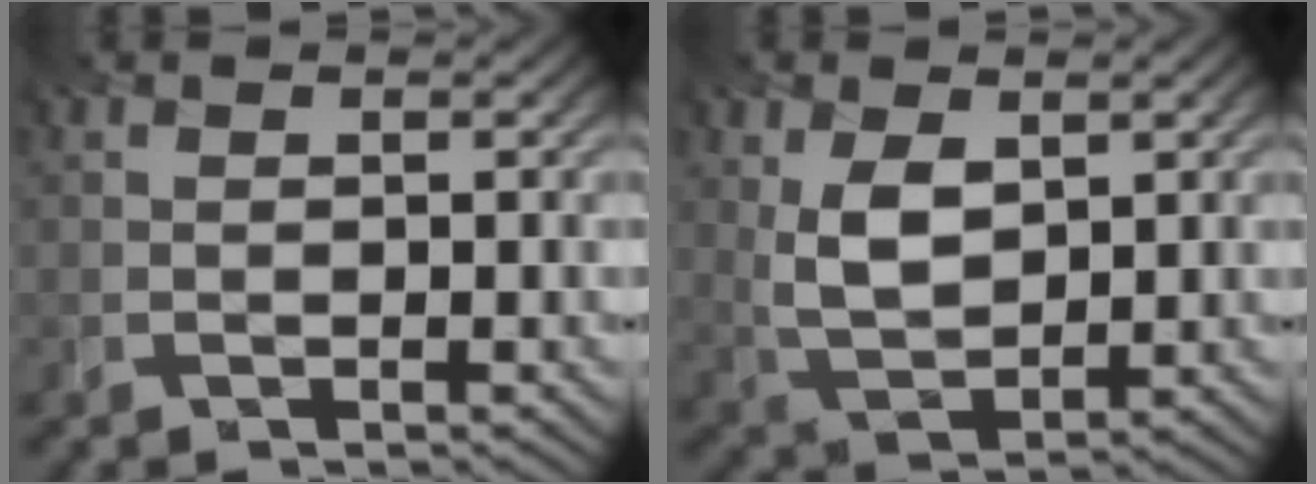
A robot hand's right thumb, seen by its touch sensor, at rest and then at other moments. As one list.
[{"total": 6.0, "force": [1.7, 3.5, 4.6], "torque": [-0.109, -0.002, 0.040]}]